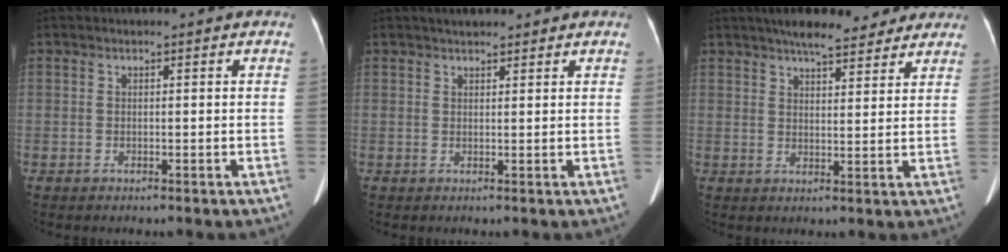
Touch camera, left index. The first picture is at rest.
{"total": 3.1, "force": [2.6, 1.0, 1.4], "torque": [-0.017, 0.023, 0.038]}
{"total": 10.7, "force": [8.9, 2.9, 5.2], "torque": [-0.065, 0.022, 0.117]}